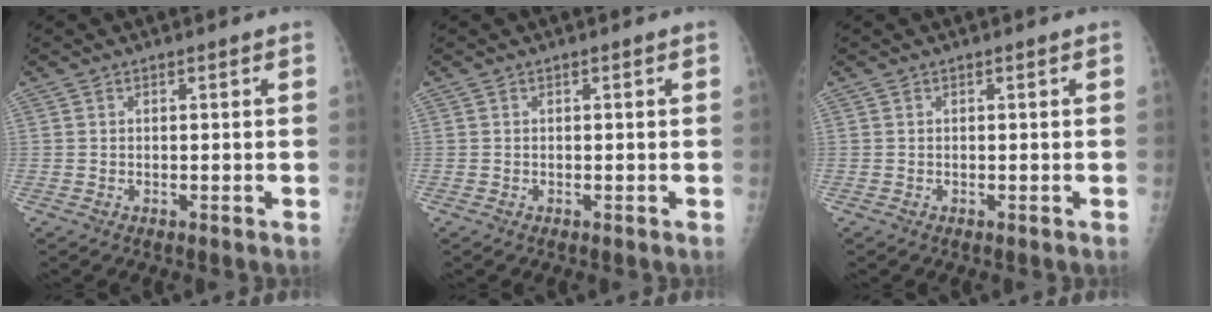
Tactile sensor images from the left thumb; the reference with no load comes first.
{"total": 0.0}
{"total": 0.0}